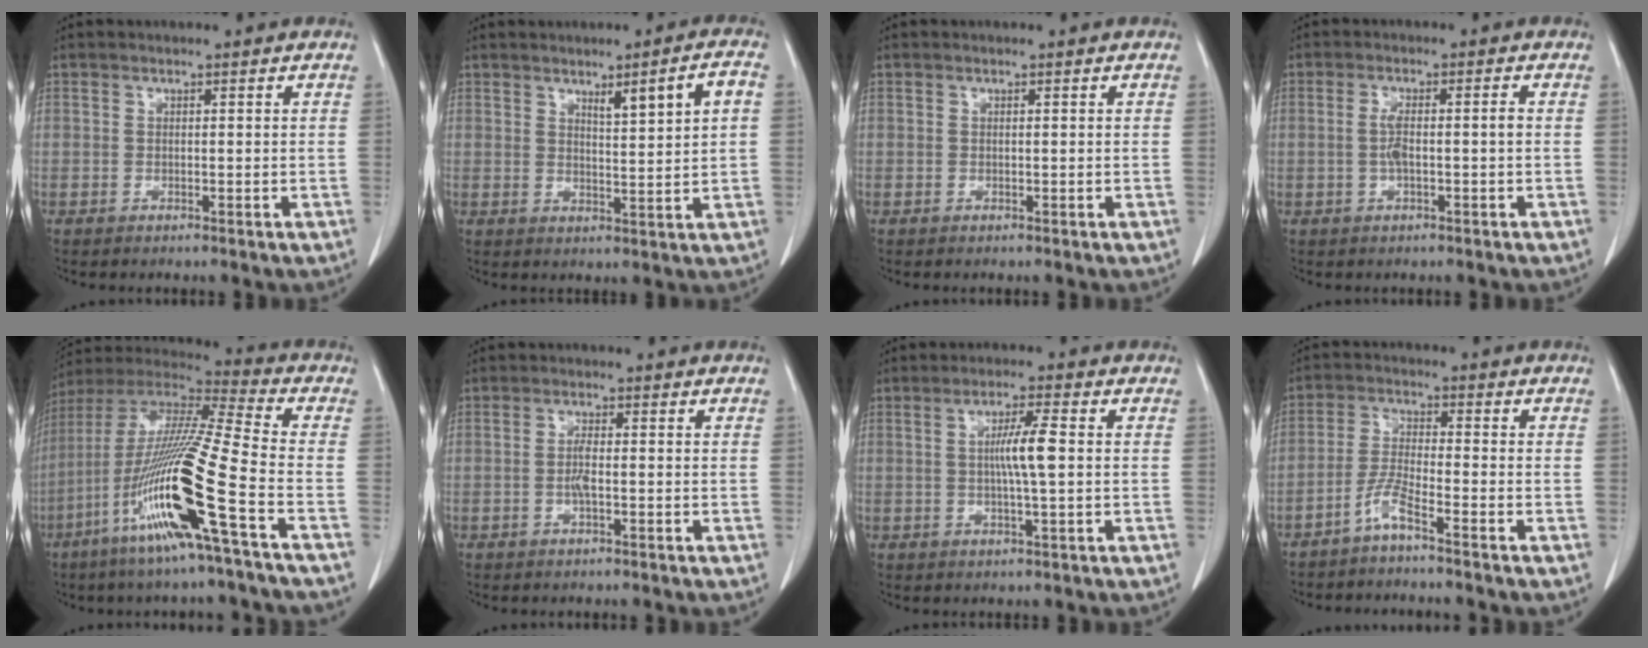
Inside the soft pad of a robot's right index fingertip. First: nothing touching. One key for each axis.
{"total": 5.7, "fx": 2.1, "fy": 0.0, "fz": 5.3, "tx": -0.080, "ty": 0.002, "tz": 0.037}
{"total": 0.0}
{"total": 3.7, "fx": -0.4, "fy": 0.4, "fz": 3.6, "tx": -0.075, "ty": 0.005, "tz": -0.006}
{"total": 20.2, "fx": -7.9, "fy": -0.8, "fz": 18.5, "tx": -0.390, "ty": -0.030, "tz": -0.163}
{"total": 2.1, "fx": -0.5, "fy": 0.2, "fz": 2.0, "tx": -0.045, "ty": 0.000, "tz": -0.011}
{"total": 5.1, "fx": 0.2, "fy": -0.2, "fz": 5.1, "tx": -0.091, "ty": -0.003, "tz": 0.004}
{"total": 4.2, "fx": -3.2, "fy": -0.4, "fz": 2.6, "tx": -0.061, "ty": -0.004, "tz": -0.072}